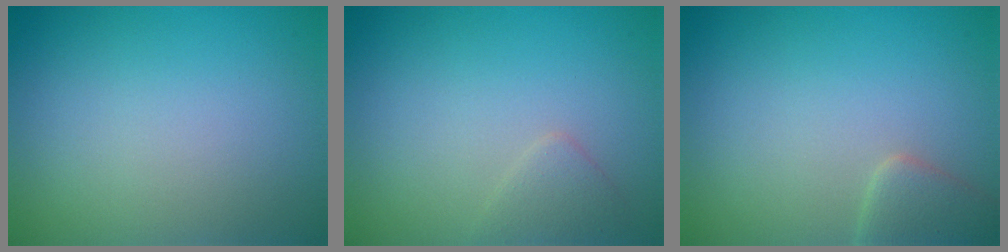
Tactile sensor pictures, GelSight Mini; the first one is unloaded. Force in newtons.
{"total": 1.3, "press": 1.3, "slide": 0.1}
{"total": 2.5, "press": 2.5, "slide": 0.2}